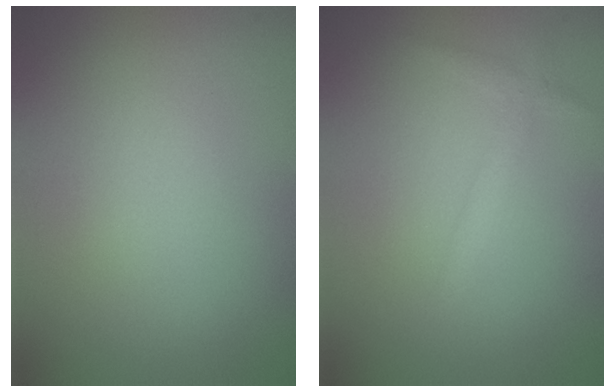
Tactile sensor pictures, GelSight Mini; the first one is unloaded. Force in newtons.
{"total": 1.3, "press": 1.3, "slide": 0.1}